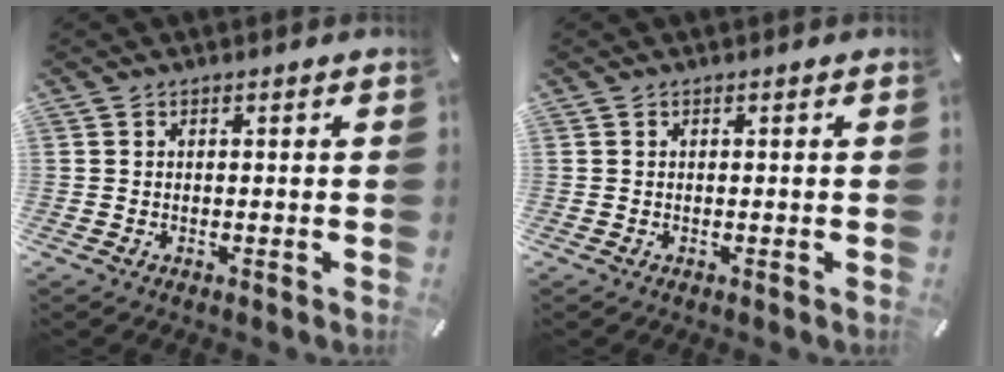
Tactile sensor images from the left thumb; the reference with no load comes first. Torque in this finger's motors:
{"motor_torque": [0.02, 0.02, -0.01, 0.00, 0.02]}